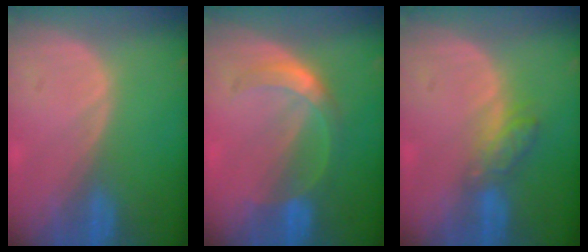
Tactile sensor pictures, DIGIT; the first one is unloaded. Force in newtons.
{"total": 5.7, "press": 5.0, "slide": 2.7}
{"total": 4.3, "press": 4.1, "slide": 1.5}